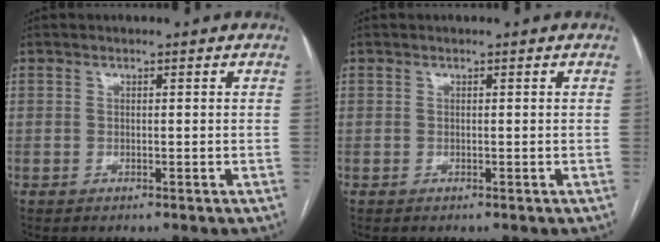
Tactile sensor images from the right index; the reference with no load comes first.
{"total": 0.0}